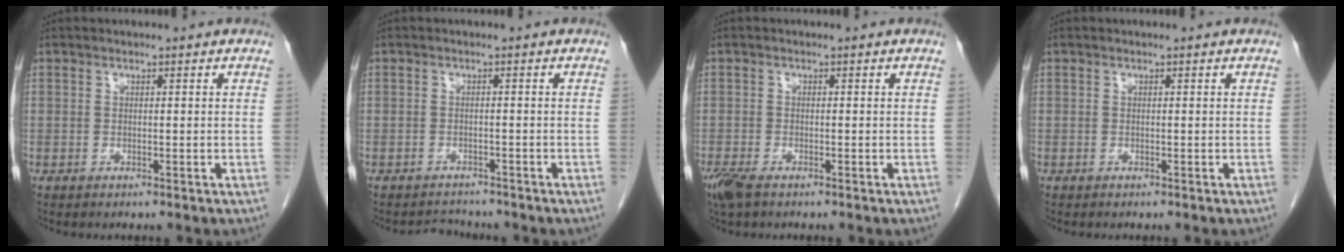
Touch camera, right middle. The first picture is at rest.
{"total": 2.5, "force": [-2.3, 0.6, -0.5], "torque": [0.001, -0.009, -0.037]}
{"total": 3.7, "force": [-2.6, 1.2, 2.4], "torque": [-0.058, -0.012, -0.045]}
{"total": 0.0}